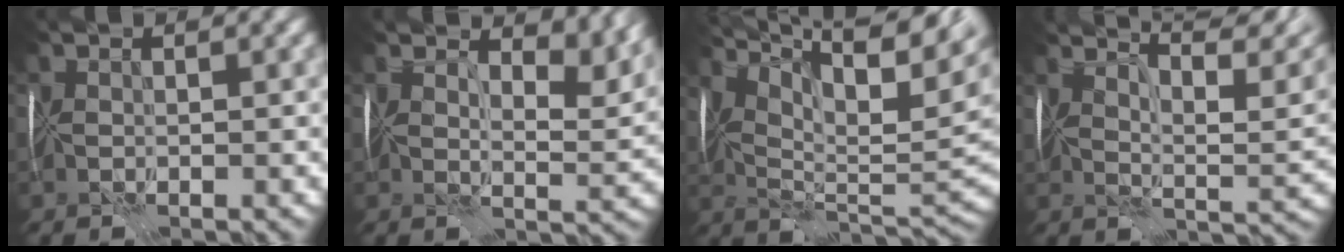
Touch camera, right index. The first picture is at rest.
{"total": 7.0, "force": [5.3, 2.3, 3.9], "torque": [-0.061, 0.001, 0.066]}
{"total": 15.0, "force": [7.3, 5.7, 11.7], "torque": [-0.193, 0.027, 0.118]}
{"total": 9.5, "force": [6.7, 2.1, 6.4], "torque": [-0.091, 0.023, 0.090]}